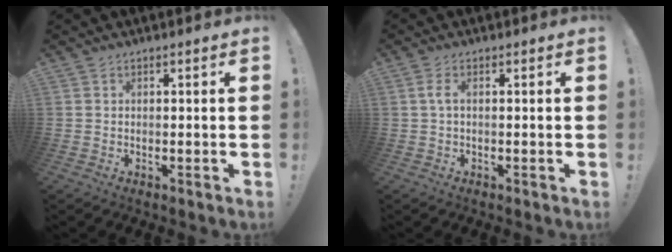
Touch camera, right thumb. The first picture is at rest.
{"total": 2.6, "force": [0.1, 0.5, 2.5], "torque": [-0.051, 0.004, 0.003]}